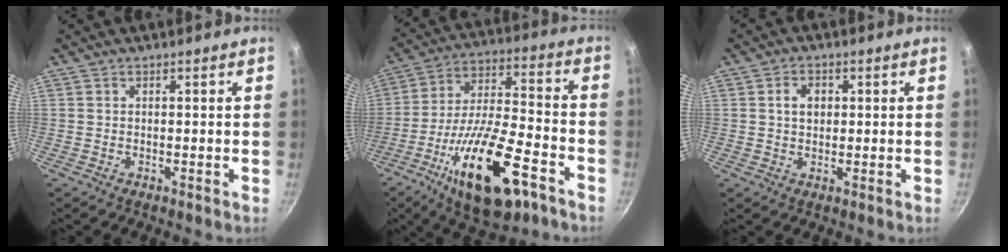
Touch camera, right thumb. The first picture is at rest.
{"total": 22.7, "force": [-11.1, 8.4, 17.9], "torque": [-0.295, 0.038, -0.186]}
{"total": 3.5, "force": [0.7, 2.6, 2.2], "torque": [-0.022, 0.003, 0.011]}